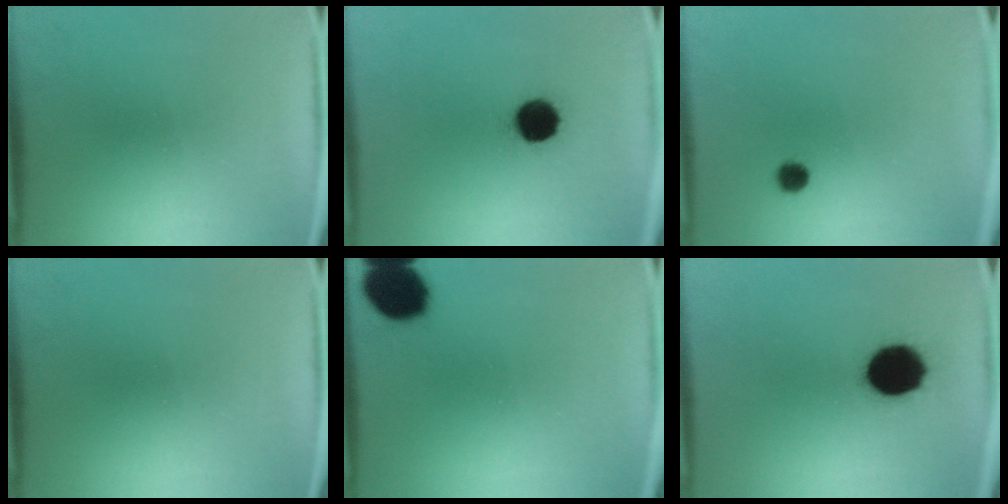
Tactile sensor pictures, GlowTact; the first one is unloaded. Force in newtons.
{"total": 9.5}
{"total": 2.6}
{"total": 0.0}
{"total": 13.4}
{"total": 13.8}